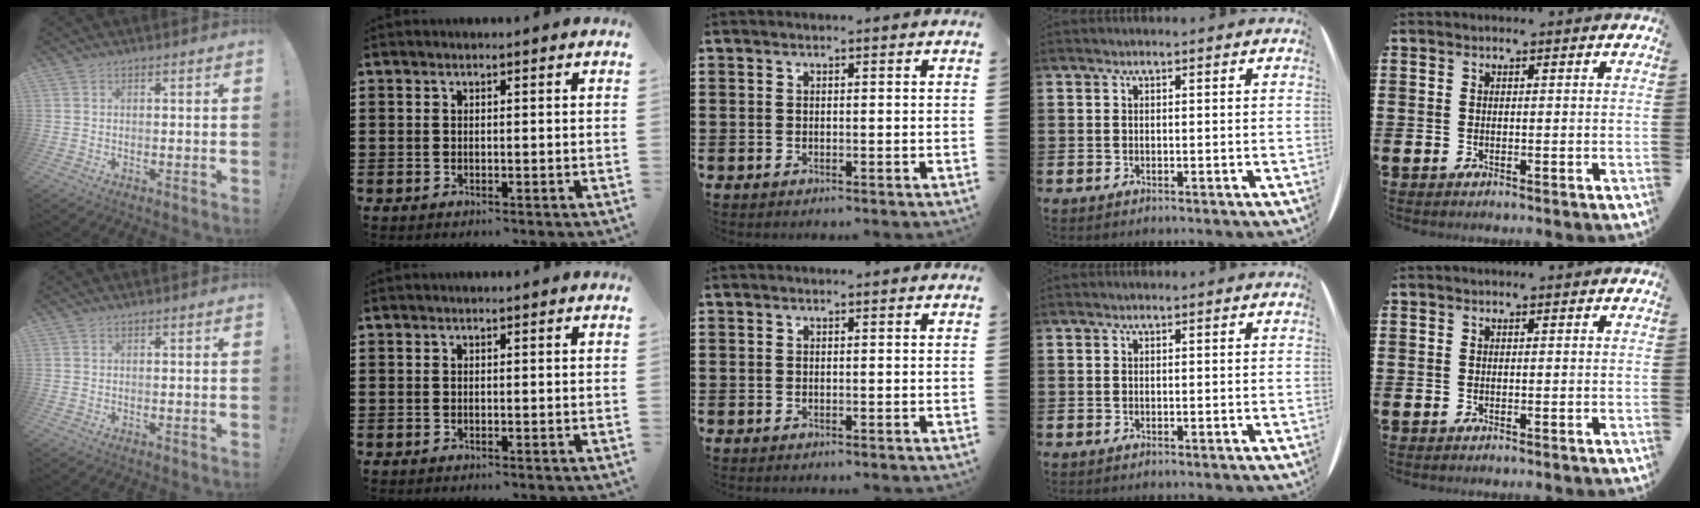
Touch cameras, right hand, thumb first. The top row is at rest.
{}